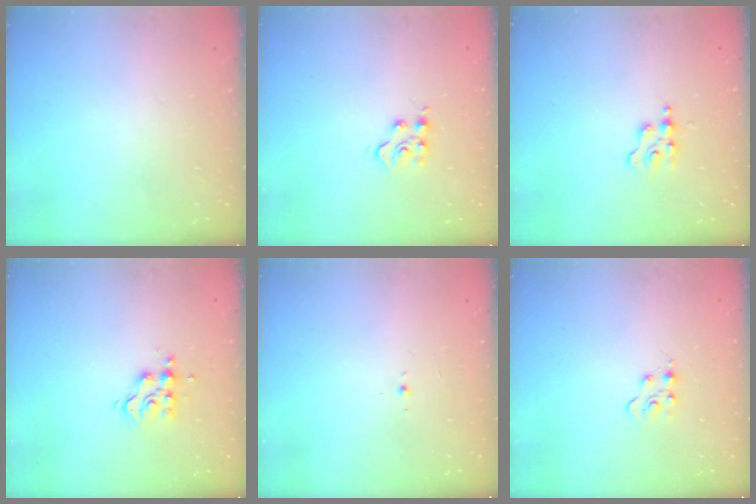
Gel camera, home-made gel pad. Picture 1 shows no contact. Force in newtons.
{"total": 5.8, "press": 5.8, "slide": 0.1}
{"total": 2.4, "press": 2.4, "slide": 0.2}
{"total": 6.0, "press": 6.0, "slide": 0.3}
{"total": 2.7, "press": 2.5, "slide": 0.8}
{"total": 3.6, "press": 3.5, "slide": 0.5}